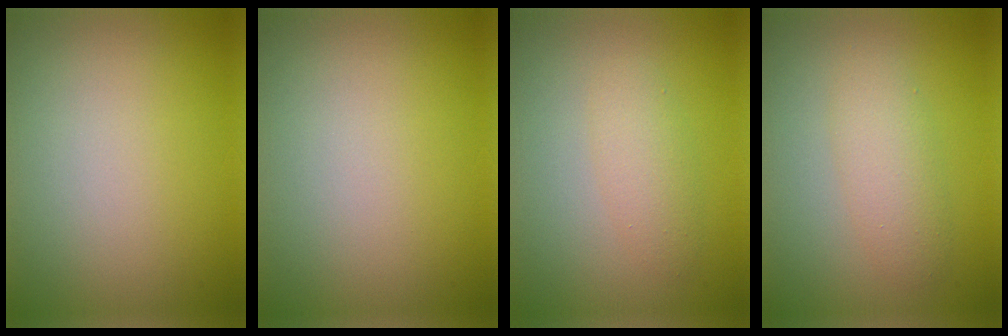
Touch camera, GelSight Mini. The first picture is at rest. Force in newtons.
{"total": 0.0}
{"total": 2.2, "press": 2.2, "slide": 0.1}
{"total": 2.7, "press": 2.7, "slide": 0.1}